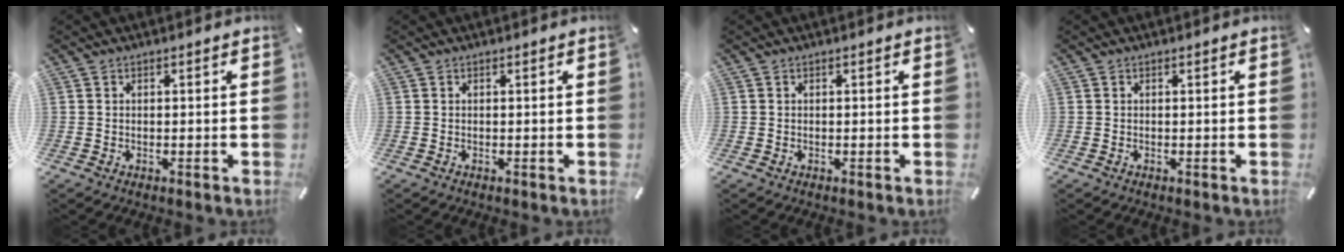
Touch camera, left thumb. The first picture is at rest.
{"total": 0.0}
{"total": 0.0}
{"total": 0.0}